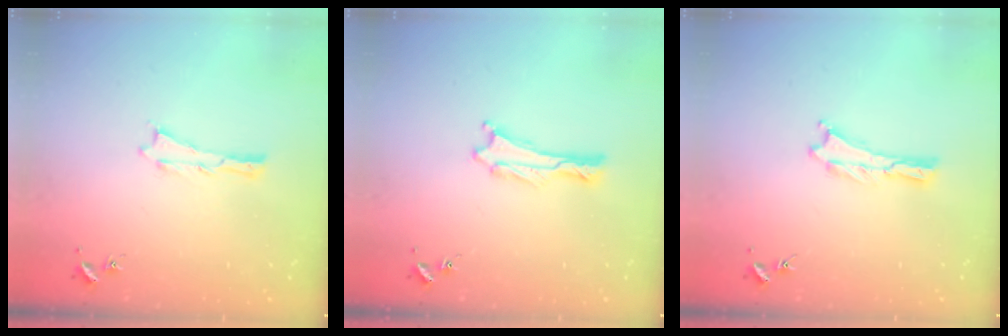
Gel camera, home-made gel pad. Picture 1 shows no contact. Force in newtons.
{"total": 0.6, "press": 0.5, "slide": 0.1}
{"total": 0.0}